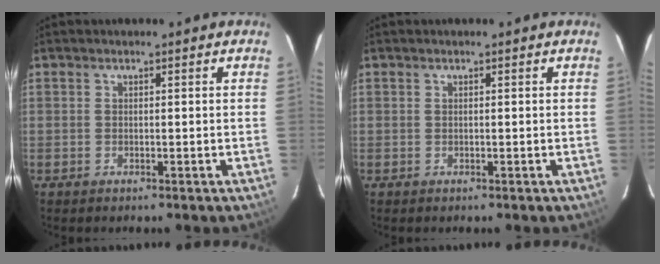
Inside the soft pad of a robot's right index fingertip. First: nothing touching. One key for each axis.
{"total": 0.0}